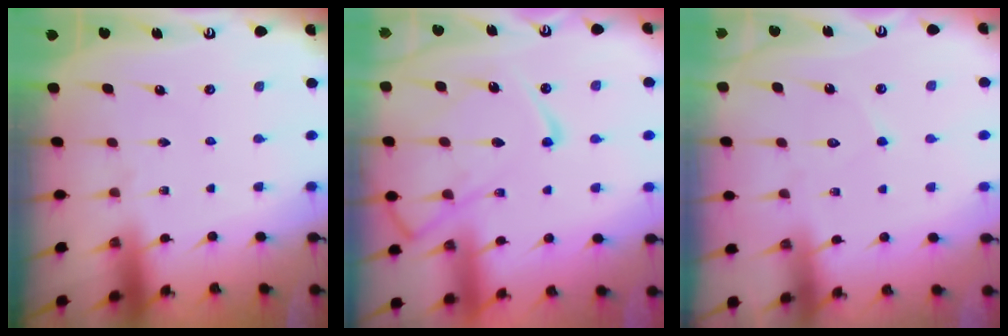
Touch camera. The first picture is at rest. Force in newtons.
{"total": 12.9, "press": 12.8, "slide": 1.4}
{"total": 4.7, "press": 4.7, "slide": 0.4}